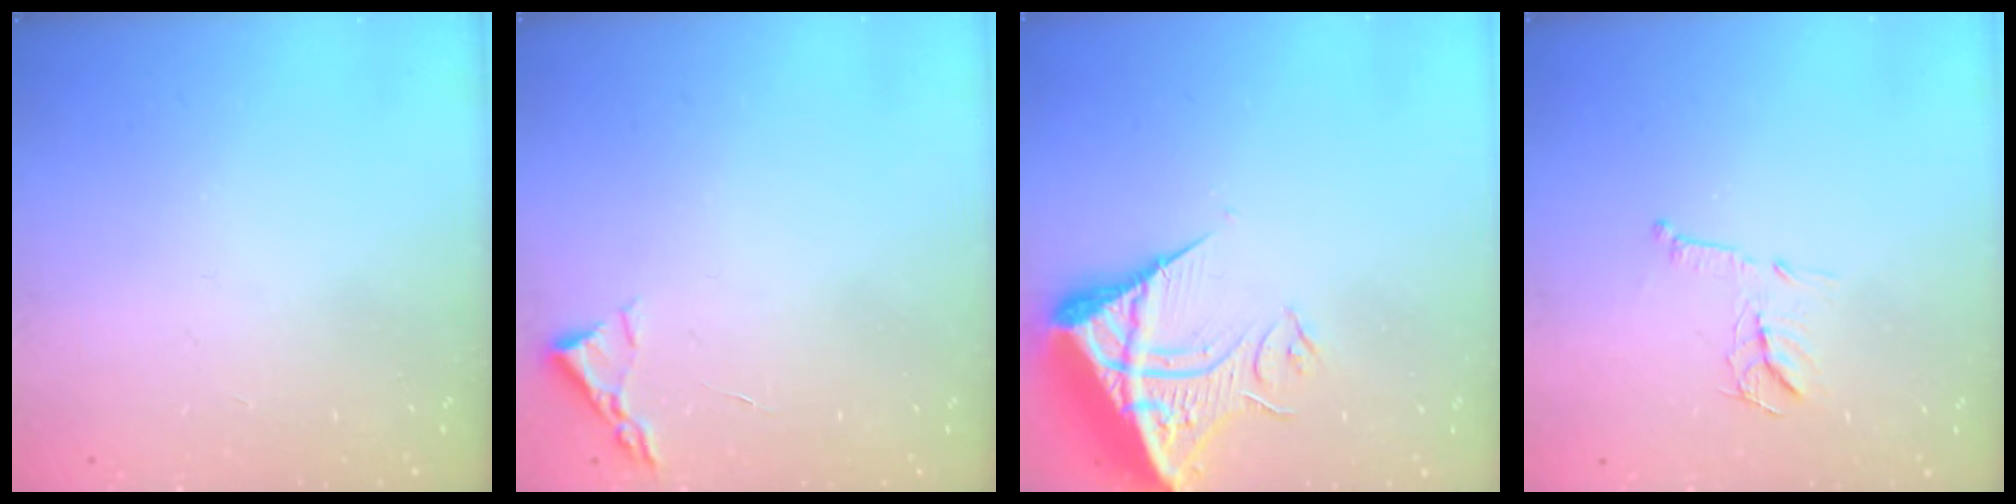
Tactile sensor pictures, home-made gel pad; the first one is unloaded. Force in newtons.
{"total": 2.4, "press": 2.3, "slide": 0.3}
{"total": 10.6, "press": 10.5, "slide": 1.1}
{"total": 9.7, "press": 9.7, "slide": 0.3}